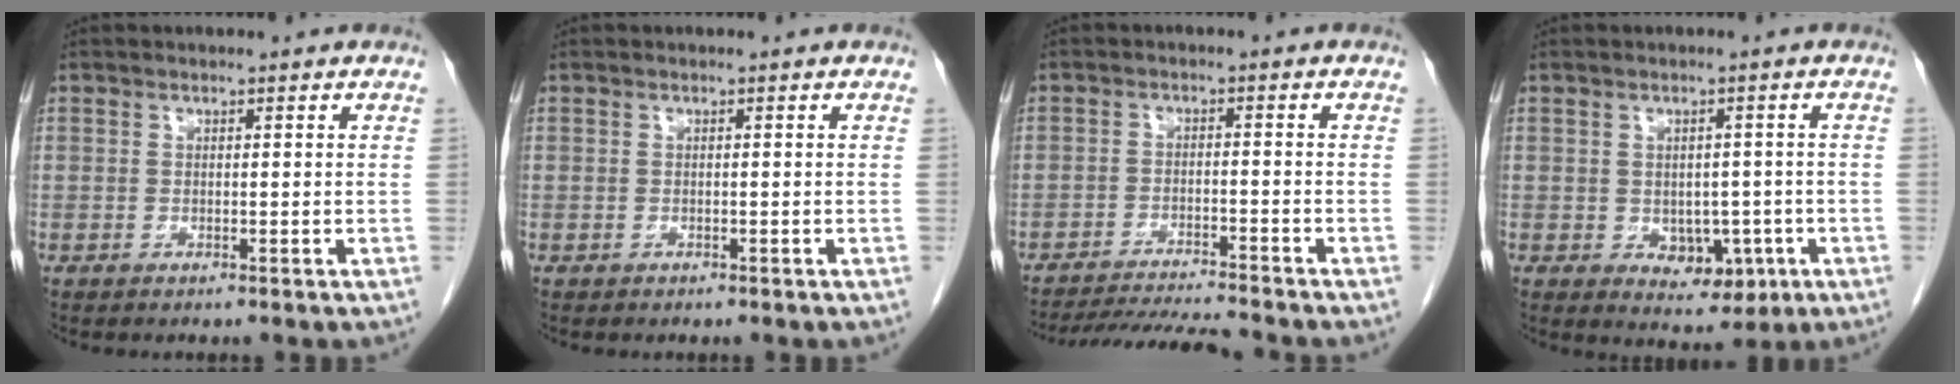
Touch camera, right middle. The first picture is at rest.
{"total": 0.0}
{"total": 9.3, "force": [-8.9, -0.7, 2.7], "torque": [-0.040, -0.015, -0.146]}
{"total": 5.2, "force": [-1.3, 3.5, 3.7], "torque": [-0.039, 0.000, -0.006]}